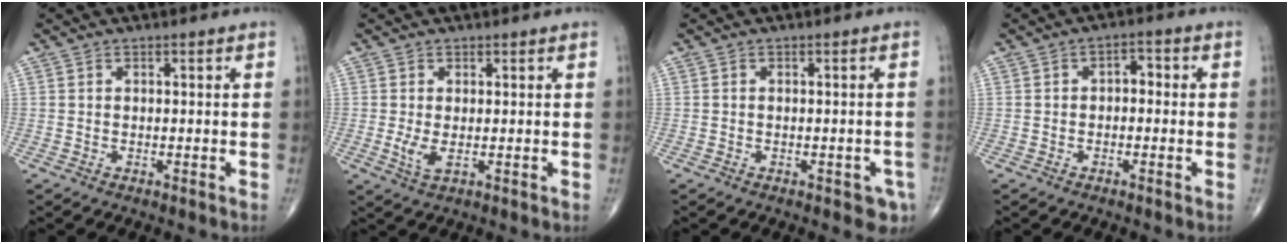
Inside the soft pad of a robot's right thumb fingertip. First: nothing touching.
{"total": 2.8, "force": [-0.1, 1.1, 2.6], "torque": [-0.058, -0.009, 0.001]}
{"total": 3.5, "force": [-1.7, 1.8, 2.5], "torque": [-0.016, 0.004, -0.018]}
{"total": 3.0, "force": [-0.1, 1.9, 2.3], "torque": [-0.017, 0.014, -0.012]}